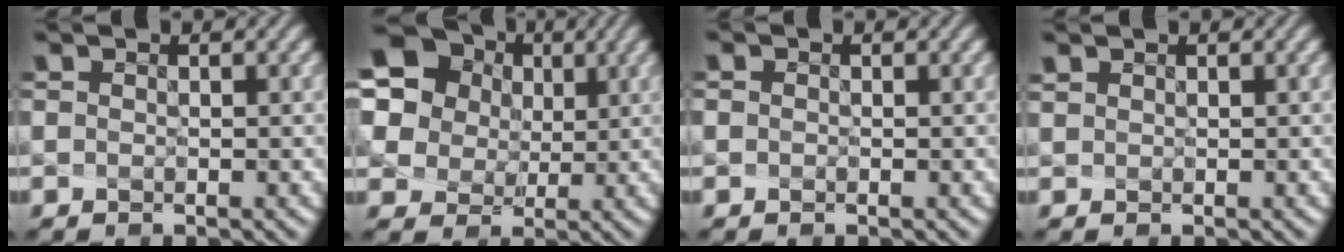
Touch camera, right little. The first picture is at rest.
{"total": 16.1, "force": [7.3, 12.7, 6.7], "torque": [-0.179, 0.017, 0.147]}
{"total": 0.8, "force": [0.1, 0.6, 0.4], "torque": [0.004, 0.008, -0.004]}
{"total": 0.6, "force": [0.2, -0.4, -0.5], "torque": [0.002, -0.007, 0.015]}